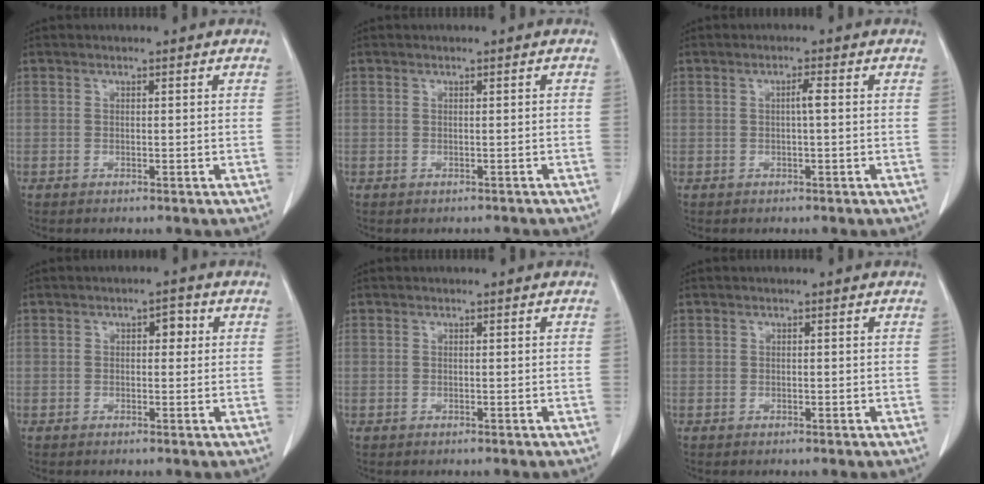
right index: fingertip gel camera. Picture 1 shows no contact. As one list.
[{"total": 1.3, "force": [-1.1, 0.7, 0.2], "torque": [0.000, 0.001, -0.013]}, {"total": 1.5, "force": [0.1, 0.1, 1.5], "torque": [-0.026, 0.004, 0.001]}, {"total": 2.4, "force": [0.6, 1.3, 1.8], "torque": [-0.022, 0.012, 0.007]}, {"total": 0.0}, {"total": 0.0}]